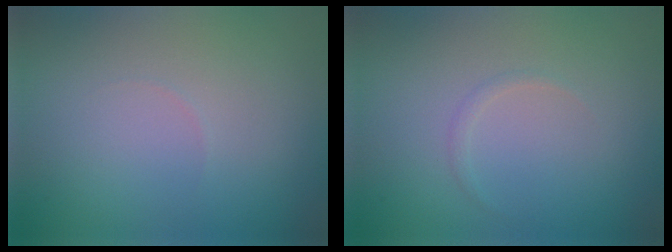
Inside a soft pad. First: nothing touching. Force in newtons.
{"total": 0.6, "press": 0.6, "slide": 0.1}